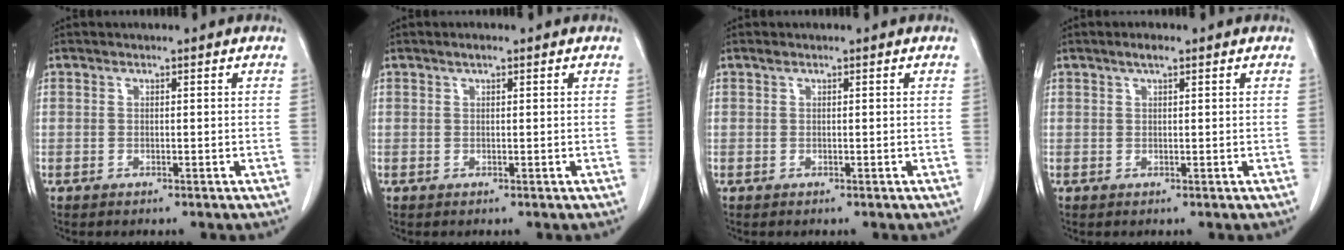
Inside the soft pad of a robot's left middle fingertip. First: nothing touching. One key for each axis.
{"total": 0.9, "fx": 0.6, "fy": 0.2, "fz": 0.6, "tx": -0.014, "ty": 0.004, "tz": 0.010}
{"total": 0.0}
{"total": 1.5, "fx": 1.0, "fy": 0.3, "fz": 1.1, "tx": -0.025, "ty": 0.005, "tz": 0.017}